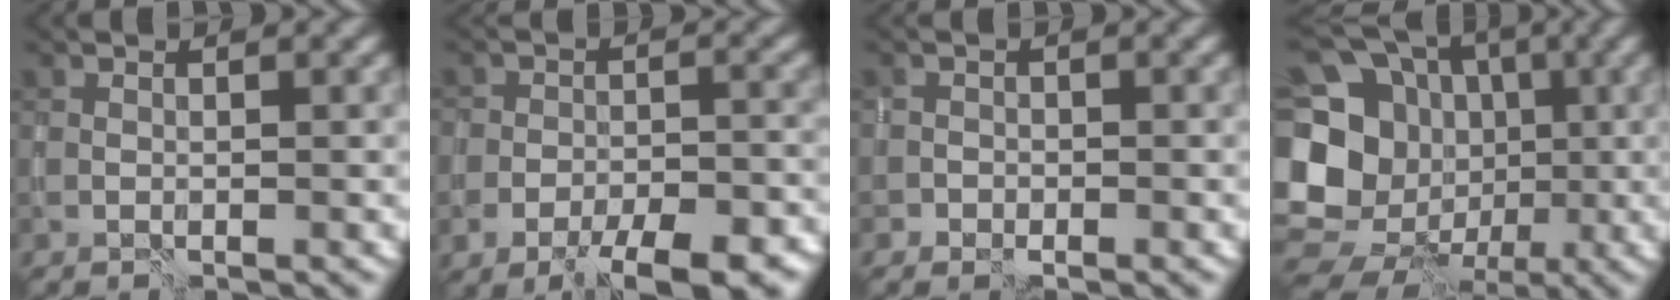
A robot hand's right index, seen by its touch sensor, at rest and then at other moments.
{"total": 9.1, "force": [-5.6, 4.6, 5.6], "torque": [-0.092, -0.022, -0.081]}
{"total": 1.4, "force": [-0.7, 1.2, 0.1], "torque": [0.005, -0.004, -0.012]}
{"total": 17.7, "force": [-2.3, 15.9, 7.6], "torque": [-0.180, 0.016, -0.051]}